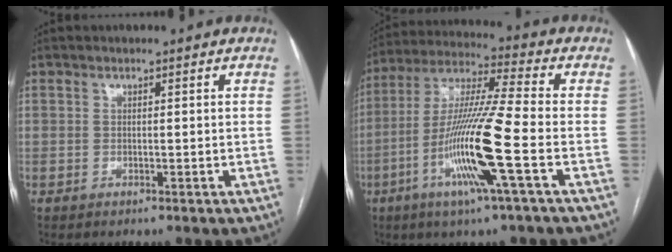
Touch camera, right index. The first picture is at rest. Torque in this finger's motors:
{"motor_torque": [2.14, 0.00, 1.05, 0.21]}